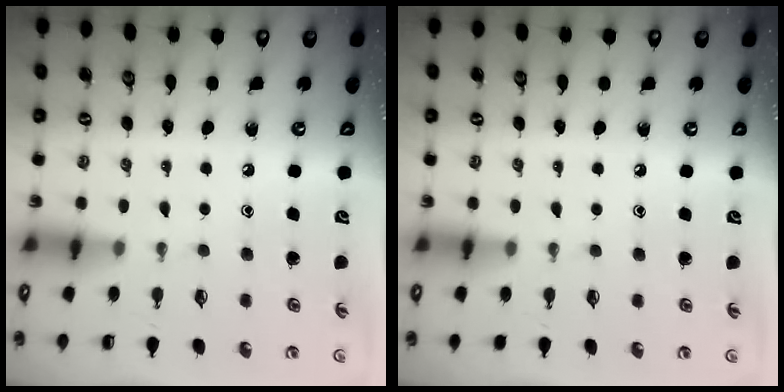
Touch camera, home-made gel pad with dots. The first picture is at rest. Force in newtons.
{"total": 2.3, "press": 2.3, "slide": 0.4}